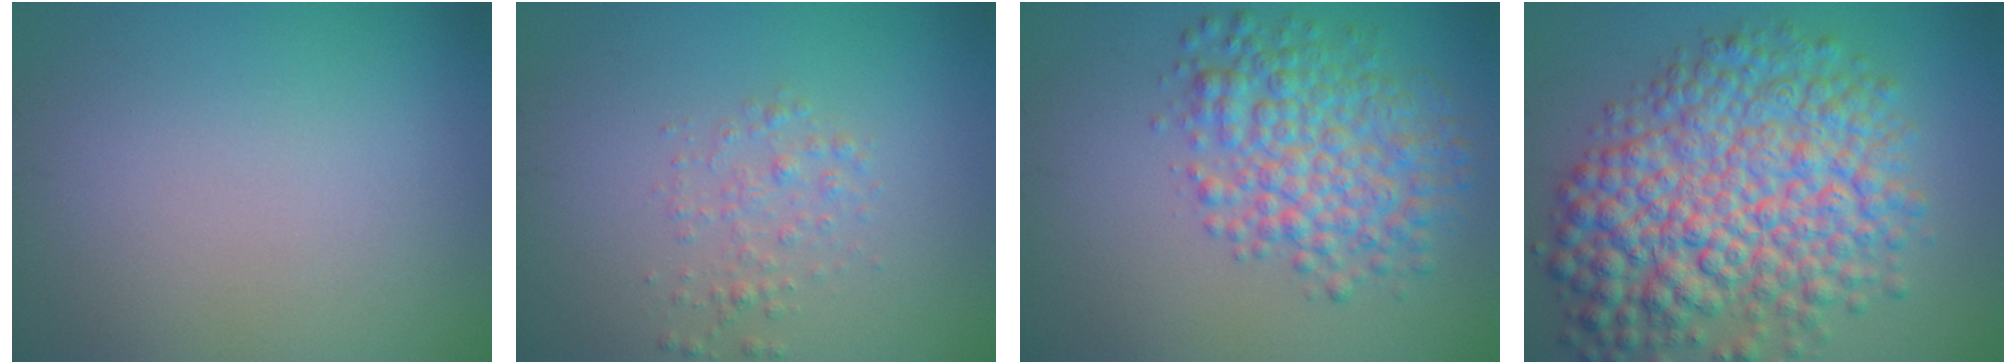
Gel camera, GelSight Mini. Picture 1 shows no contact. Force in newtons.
{"total": 1.7, "press": 1.7, "slide": 0.1}
{"total": 5.8, "press": 5.8, "slide": 0.1}
{"total": 10.8, "press": 10.8, "slide": 0.2}